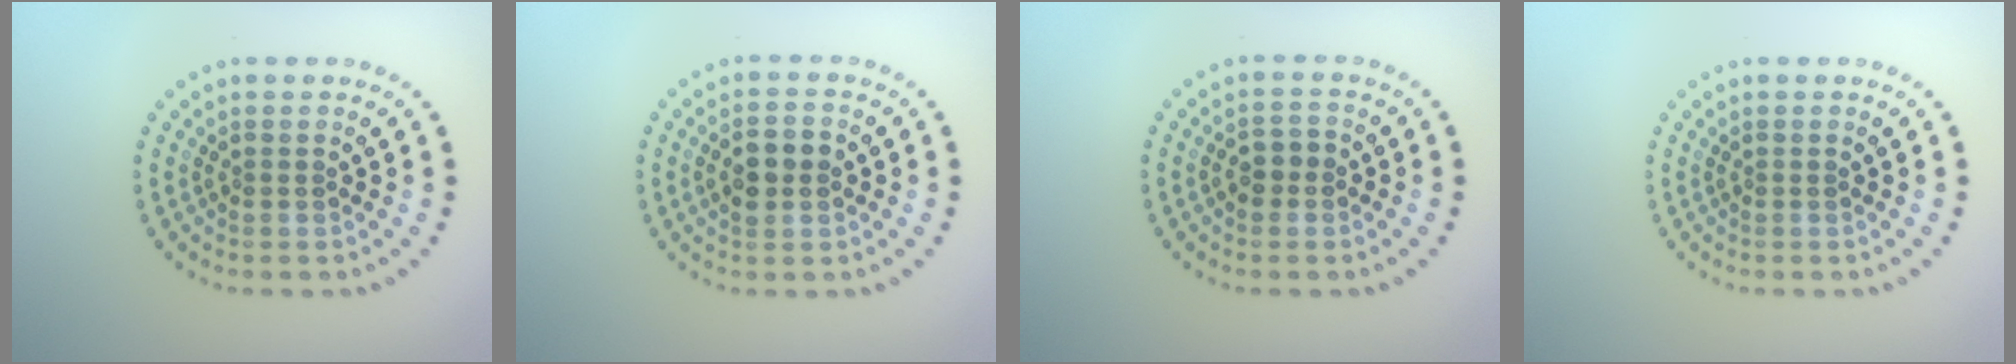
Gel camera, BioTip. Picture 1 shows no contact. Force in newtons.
{"total": 3.2, "press": 3.2, "slide": 0.2}
{"total": 1.8, "press": 1.7, "slide": 0.4}
{"total": 0.0}